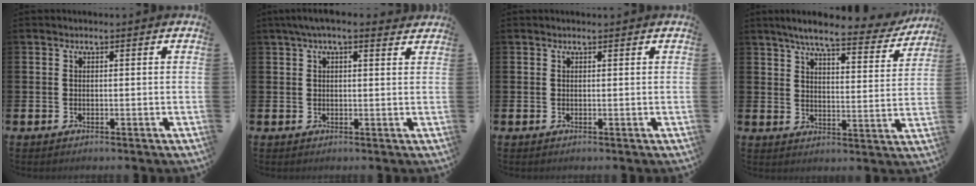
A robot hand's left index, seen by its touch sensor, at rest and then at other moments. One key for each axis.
{"total": 3.0, "fx": 2.4, "fy": 0.6, "fz": 1.8, "tx": -0.033, "ty": -0.002, "tz": 0.040}
{"total": 0.0}
{"total": 6.9, "fx": 6.1, "fy": 0.7, "fz": 3.2, "tx": -0.074, "ty": -0.035, "tz": 0.100}